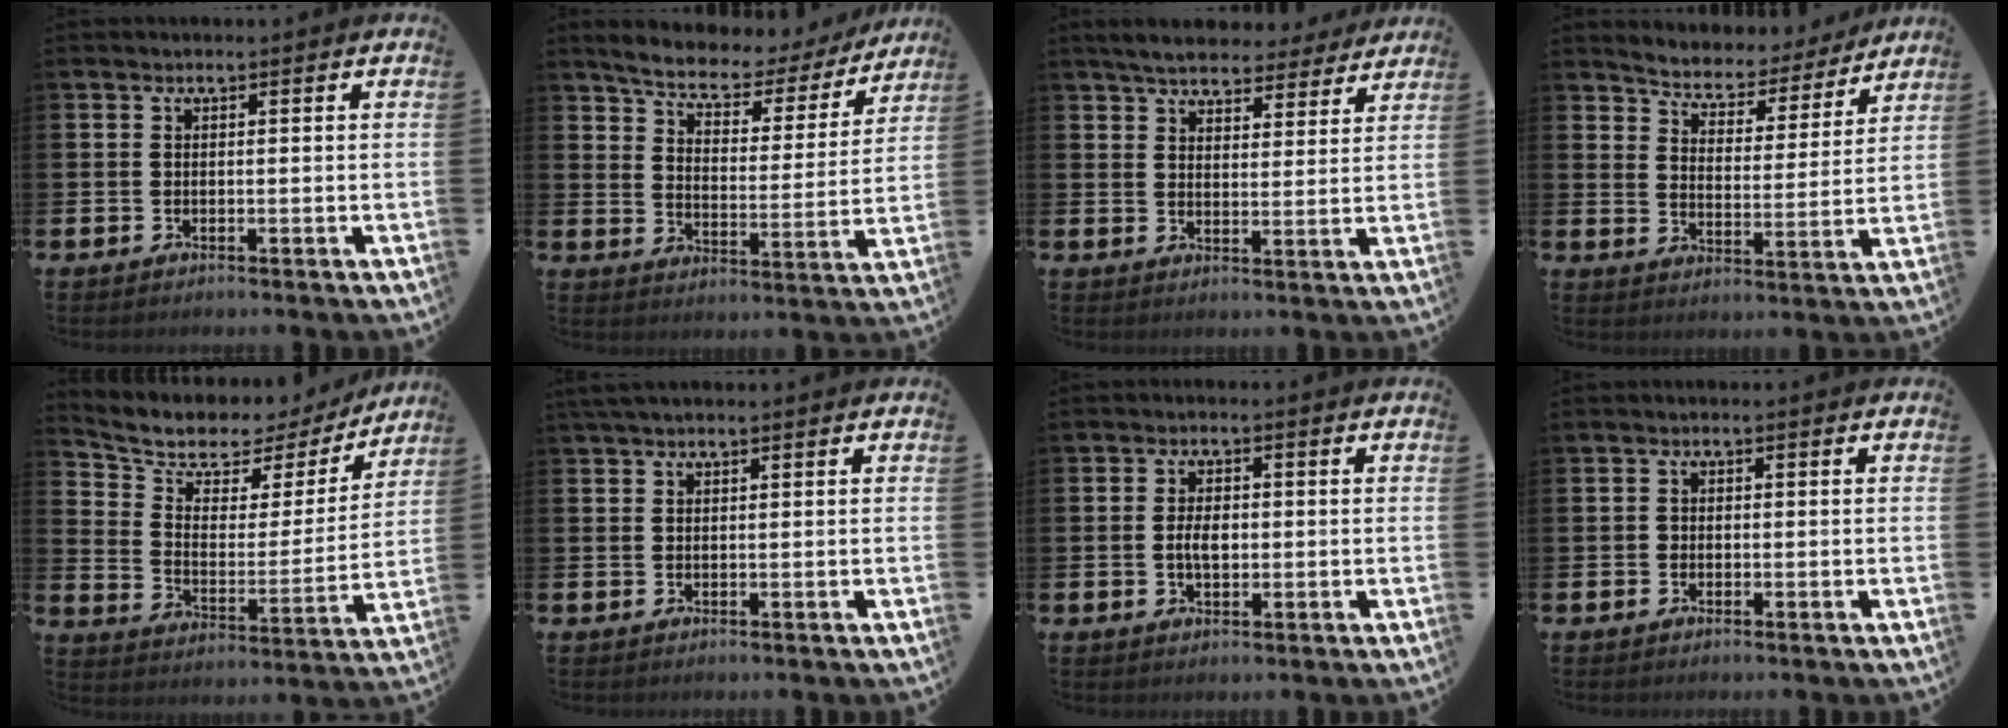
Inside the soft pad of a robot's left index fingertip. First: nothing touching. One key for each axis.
{"total": 6.4, "fx": 5.8, "fy": 2.0, "fz": 1.8, "tx": -0.059, "ty": -0.047, "tz": 0.094}
{"total": 5.9, "fx": 5.7, "fy": 1.4, "fz": 1.1, "tx": -0.038, "ty": -0.028, "tz": 0.101}
{"total": 5.2, "fx": 4.9, "fy": 1.6, "fz": 0.3, "tx": -0.030, "ty": -0.046, "tz": 0.079}
{"total": 7.1, "fx": 5.9, "fy": 3.4, "fz": 1.7, "tx": -0.077, "ty": -0.040, "tz": 0.099}
{"total": 1.5, "fx": 1.2, "fy": 0.2, "fz": 0.8, "tx": -0.014, "ty": 0.003, "tz": 0.021}
{"total": 3.2, "fx": -0.1, "fy": 1.9, "fz": 2.6, "tx": -0.031, "ty": 0.001, "tz": -0.007}
{"total": 0.9, "fx": -0.3, "fy": 0.8, "fz": 0.3, "tx": -0.003, "ty": 0.004, "tz": -0.008}